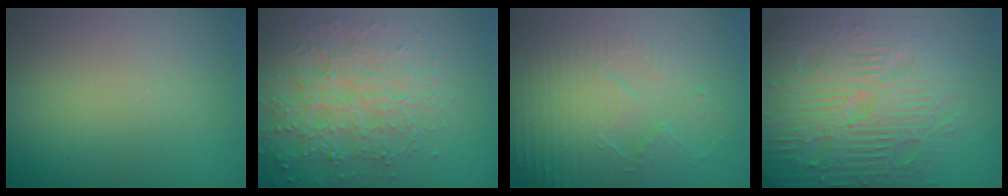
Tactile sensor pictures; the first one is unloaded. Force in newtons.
{"total": 6.1, "press": 5.0, "slide": 3.6}
{"total": 5.6, "press": 3.5, "slide": 4.3}
{"total": 11.6, "press": 7.5, "slide": 8.9}